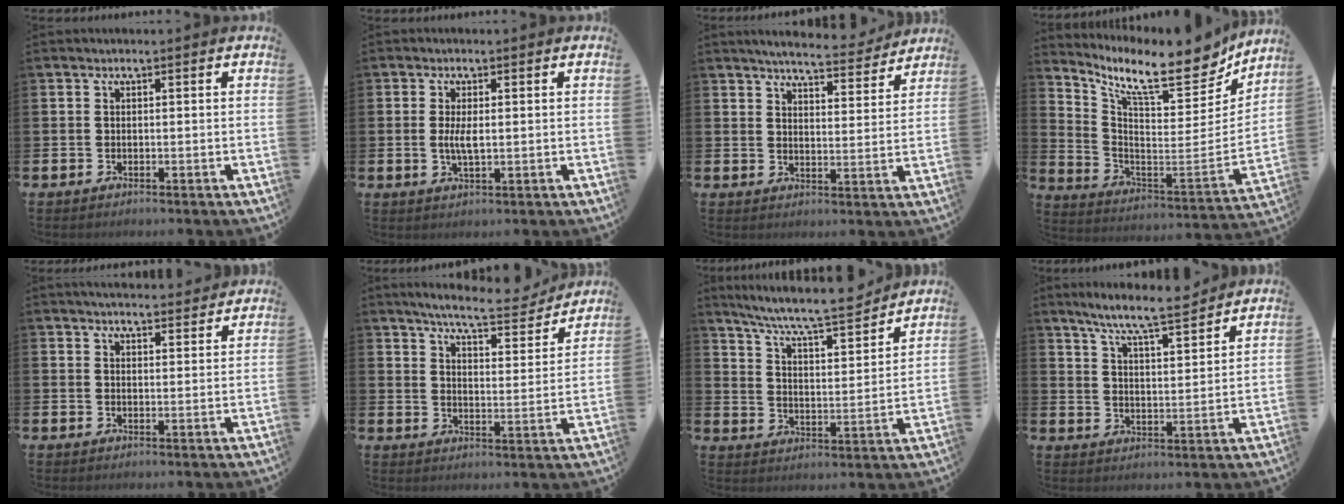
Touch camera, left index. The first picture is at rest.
{"total": 2.9, "force": [0.2, 1.0, 2.7], "torque": [-0.048, 0.001, 0.001]}
{"total": 5.6, "force": [5.4, 0.6, 1.2], "torque": [-0.021, -0.039, 0.089]}
{"total": 12.6, "force": [9.9, 3.6, 6.9], "torque": [-0.136, -0.075, 0.161]}
{"total": 3.8, "force": [3.8, 0.3, 0.3], "torque": [0.000, -0.022, 0.066]}
{"total": 7.6, "force": [7.2, 0.6, 2.6], "torque": [-0.060, -0.044, 0.121]}
{"total": 8.2, "force": [7.6, 0.7, 3.1], "torque": [-0.083, -0.058, 0.126]}
{"total": 7.7, "force": [7.1, 0.1, 2.9], "torque": [-0.072, -0.044, 0.123]}